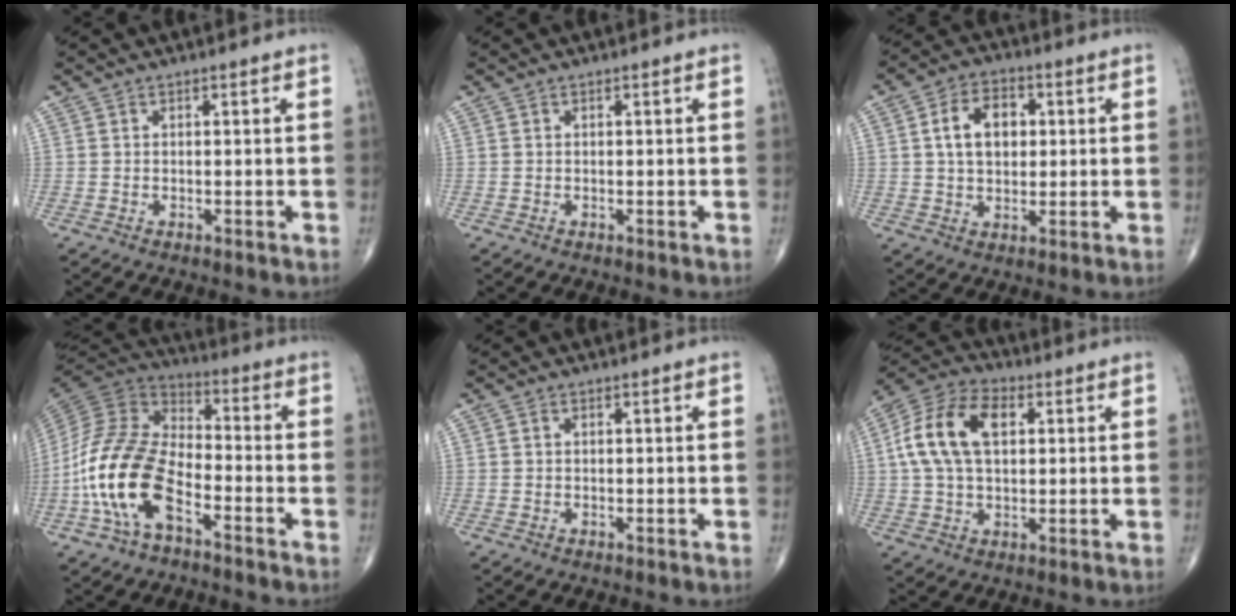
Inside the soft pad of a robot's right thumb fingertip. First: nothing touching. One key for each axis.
{"total": 0.0}
{"total": 9.5, "fx": 1.8, "fy": 6.5, "fz": 6.7, "tx": -0.091, "ty": 0.008, "tz": 0.029}
{"total": 17.2, "fx": -6.6, "fy": 9.0, "fz": 13.1, "tx": -0.261, "ty": 0.049, "tz": -0.134}
{"total": 0.5, "fx": 0.1, "fy": 0.4, "fz": 0.3, "tx": -0.005, "ty": 0.001, "tz": 0.002}
{"total": 14.2, "fx": 2.9, "fy": 8.7, "fz": 10.8, "tx": -0.207, "ty": 0.022, "tz": 0.048}